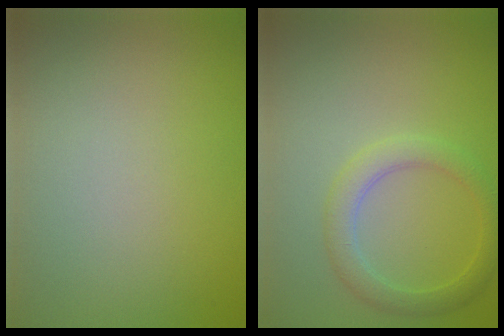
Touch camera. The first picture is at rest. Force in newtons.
{"total": 2.8, "press": 2.8, "slide": 0.1}